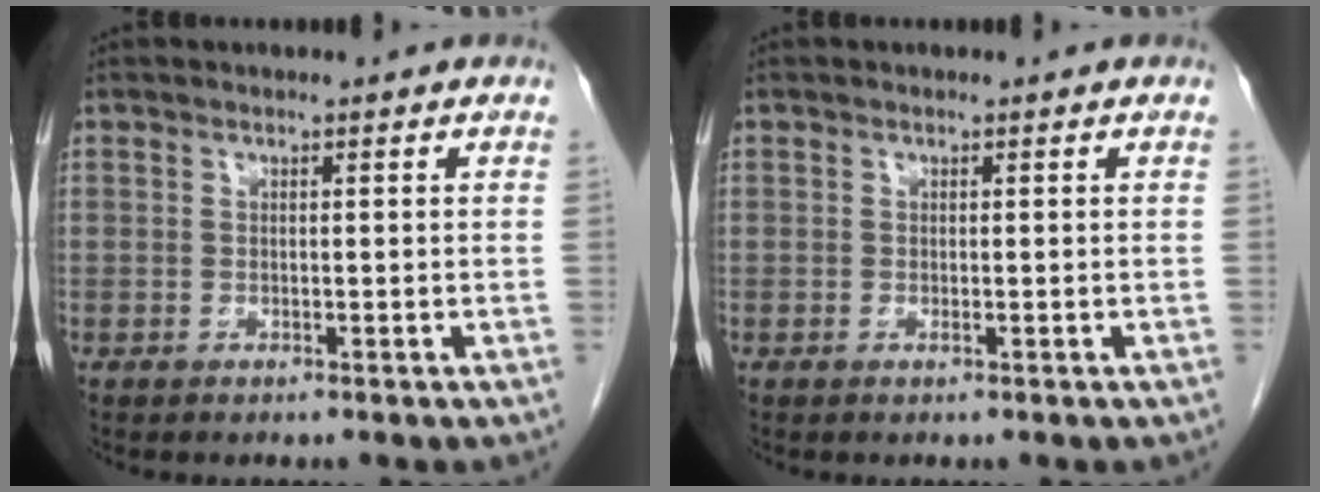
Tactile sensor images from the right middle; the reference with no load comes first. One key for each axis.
{"total": 0.0}